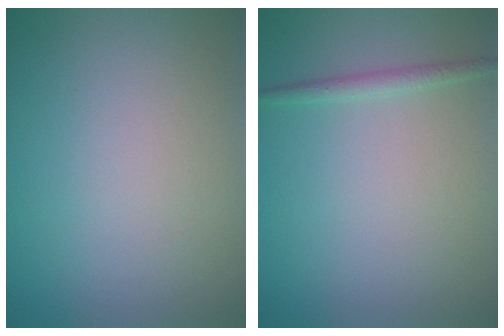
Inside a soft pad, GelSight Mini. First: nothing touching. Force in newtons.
{"total": 1.1, "press": 1.1, "slide": 0.1}